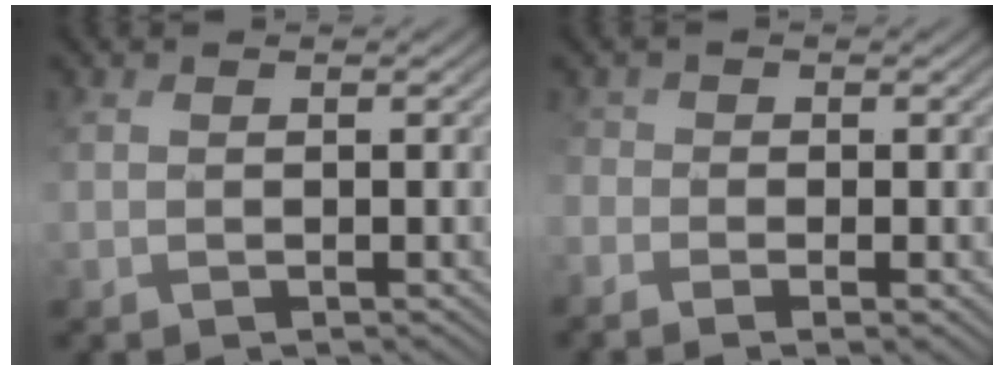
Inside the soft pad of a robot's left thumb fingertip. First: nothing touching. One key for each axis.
{"total": 3.6, "fx": -1.9, "fy": 2.1, "fz": 2.2, "tx": -0.059, "ty": -0.015, "tz": -0.035}